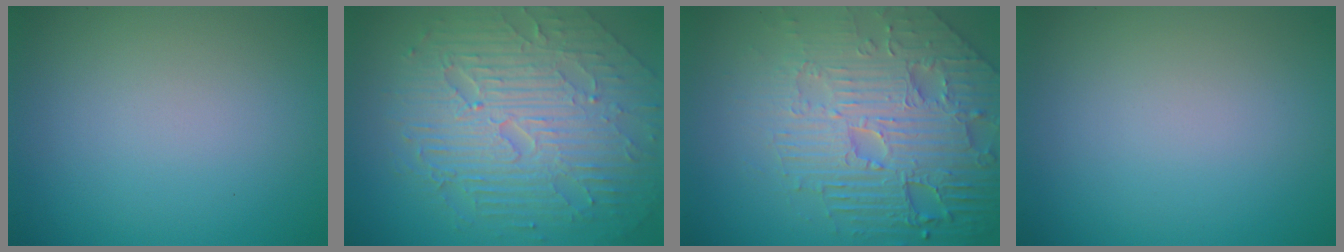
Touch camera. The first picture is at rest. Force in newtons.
{"total": 9.5, "press": 6.2, "slide": 7.2}
{"total": 8.9, "press": 6.3, "slide": 6.2}
{"total": 0.0}